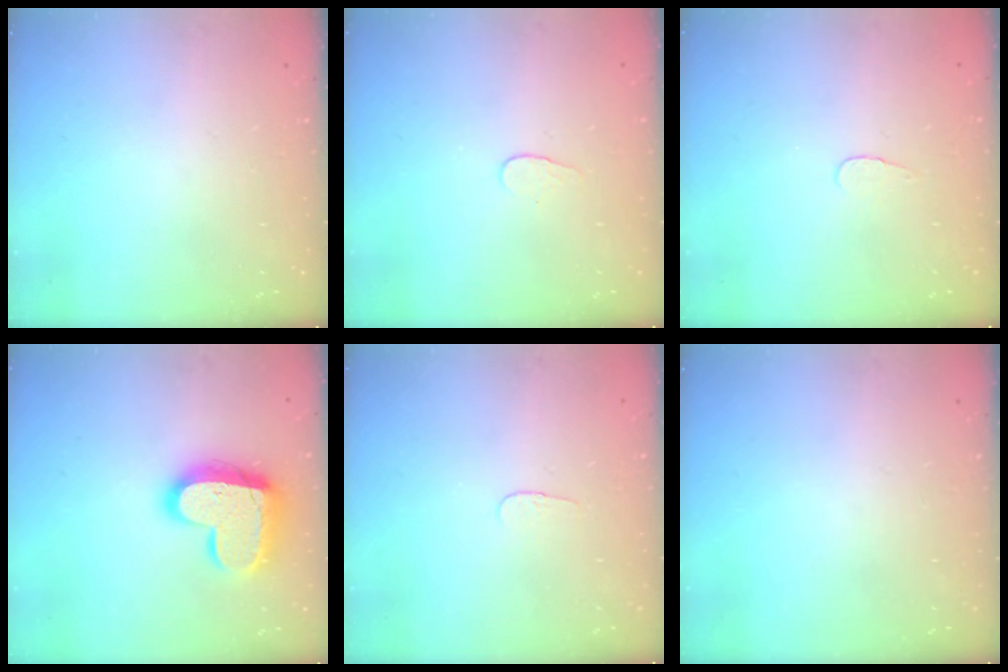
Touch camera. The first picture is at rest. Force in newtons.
{"total": 3.9, "press": 3.9, "slide": 0.4}
{"total": 3.4, "press": 3.4, "slide": 0.4}
{"total": 18.3, "press": 18.2, "slide": 1.2}
{"total": 2.8, "press": 2.8, "slide": 0.3}
{"total": 0.0}